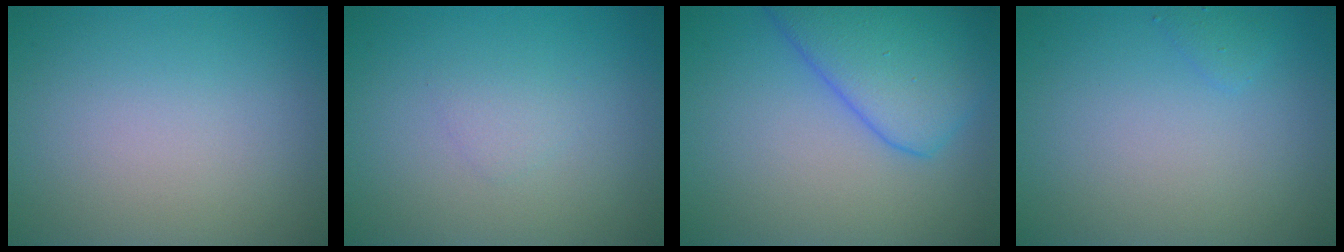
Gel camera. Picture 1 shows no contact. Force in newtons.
{"total": 0.9, "press": 0.9, "slide": 0.1}
{"total": 6.9, "press": 6.9, "slide": 0.5}
{"total": 0.8, "press": 0.8, "slide": 0.0}